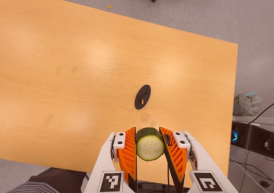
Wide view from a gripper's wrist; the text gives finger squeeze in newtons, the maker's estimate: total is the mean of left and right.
{"total": 10.8, "left": 9.7, "right": 11.8}